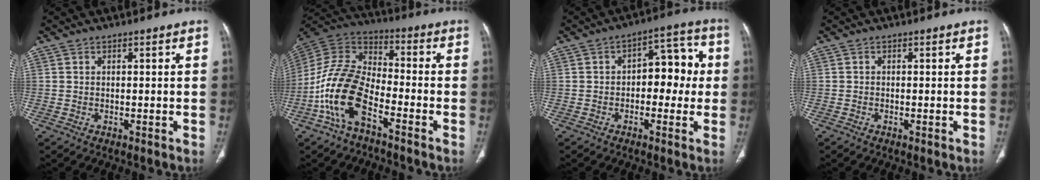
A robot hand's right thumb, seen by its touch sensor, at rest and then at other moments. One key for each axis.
{"total": 15.0, "fx": -6.7, "fy": 7.4, "fz": 11.1, "tx": -0.225, "ty": 0.054, "tz": -0.139}
{"total": 9.7, "fx": -0.1, "fy": 5.9, "fz": 7.7, "tx": -0.060, "ty": 0.036, "tz": -0.011}
{"total": 0.5, "fx": -0.3, "fy": 0.2, "fz": 0.4, "tx": -0.007, "ty": 0.000, "tz": -0.006}